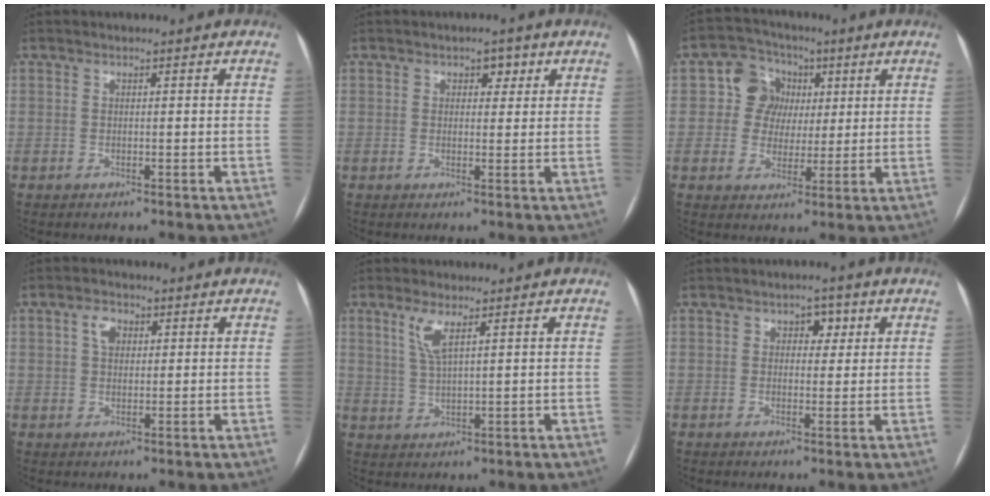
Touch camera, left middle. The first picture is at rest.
{"total": 2.3, "force": [1.1, 1.6, 1.3], "torque": [-0.012, 0.007, 0.014]}
{"total": 7.4, "force": [1.8, 6.9, 2.3], "torque": [-0.043, 0.028, 0.032]}
{"total": 3.1, "force": [1.1, 2.1, 2.0], "torque": [-0.037, 0.012, 0.019]}
{"total": 4.1, "force": [2.1, 0.6, 3.4], "torque": [-0.078, 0.002, 0.047]}
{"total": 2.9, "force": [1.1, 2.0, 1.8], "torque": [-0.020, 0.010, 0.015]}